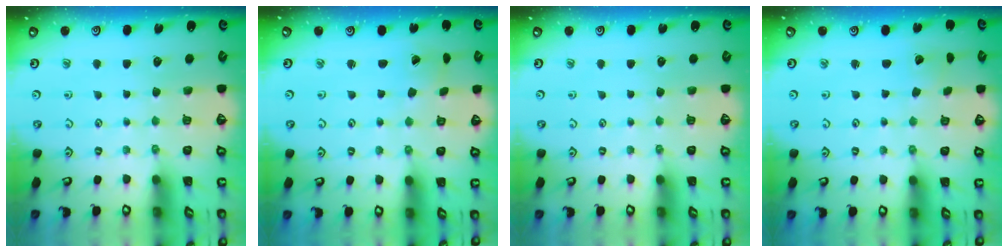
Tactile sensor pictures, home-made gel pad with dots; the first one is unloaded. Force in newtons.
{"total": 0.7, "press": 0.7, "slide": 0.1}
{"total": 0.0}
{"total": 1.9, "press": 1.9, "slide": 0.1}